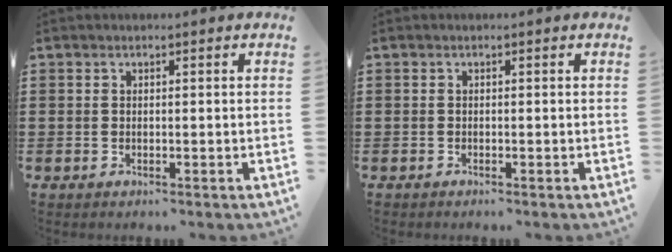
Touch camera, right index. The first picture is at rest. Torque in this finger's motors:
{"motor_torque": [-1.48, 0.66, -1.05, -0.21]}